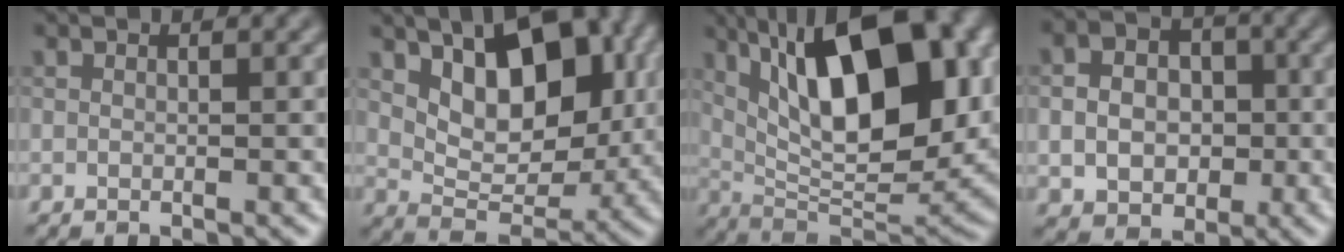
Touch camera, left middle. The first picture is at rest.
{"total": 8.7, "force": [2.6, 5.0, 6.6], "torque": [-0.112, -0.008, 0.049]}
{"total": 15.1, "force": [4.6, 6.1, 13.1], "torque": [-0.194, 0.006, 0.075]}
{"total": 5.3, "force": [-0.6, 4.3, 3.1], "torque": [-0.058, 0.000, -0.012]}